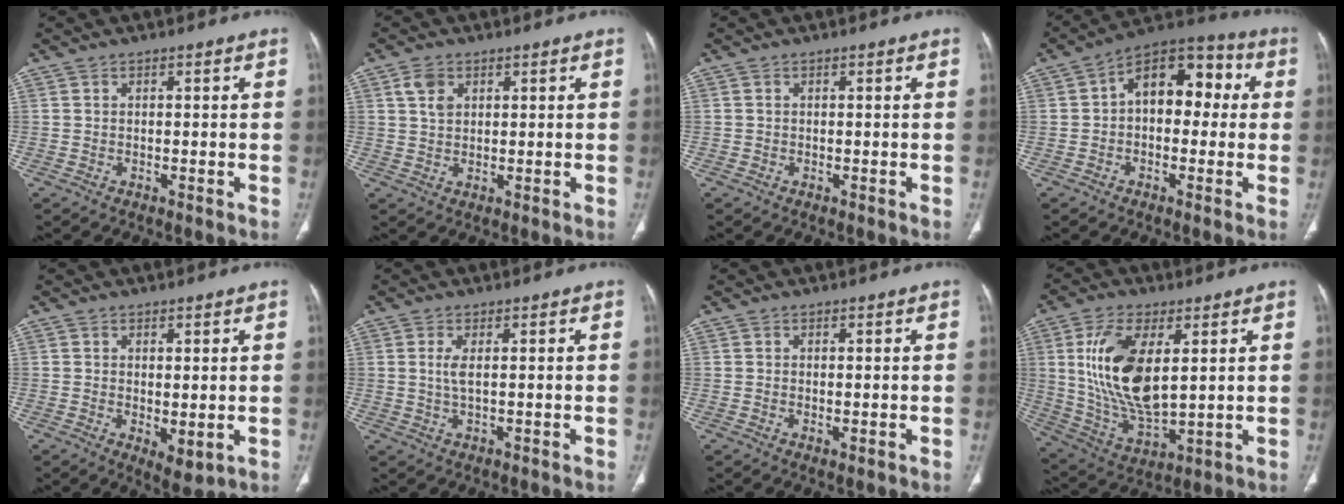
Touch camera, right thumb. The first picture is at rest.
{"total": 3.6, "force": [1.6, 2.5, 2.1], "torque": [-0.033, -0.002, 0.034]}
{"total": 0.0}
{"total": 13.1, "force": [1.4, 8.3, 10.0], "torque": [-0.103, 0.041, 0.004]}
{"total": 4.1, "force": [-0.3, 1.9, 3.6], "torque": [-0.052, -0.016, 0.007]}
{"total": 2.5, "force": [0.5, 0.7, 2.3], "torque": [-0.059, -0.002, 0.015]}
{"total": 1.0, "force": [-0.1, 0.4, 0.9], "torque": [-0.022, -0.006, 0.002]}
{"total": 17.0, "force": [3.9, 8.0, 14.5], "torque": [-0.280, -0.023, 0.086]}